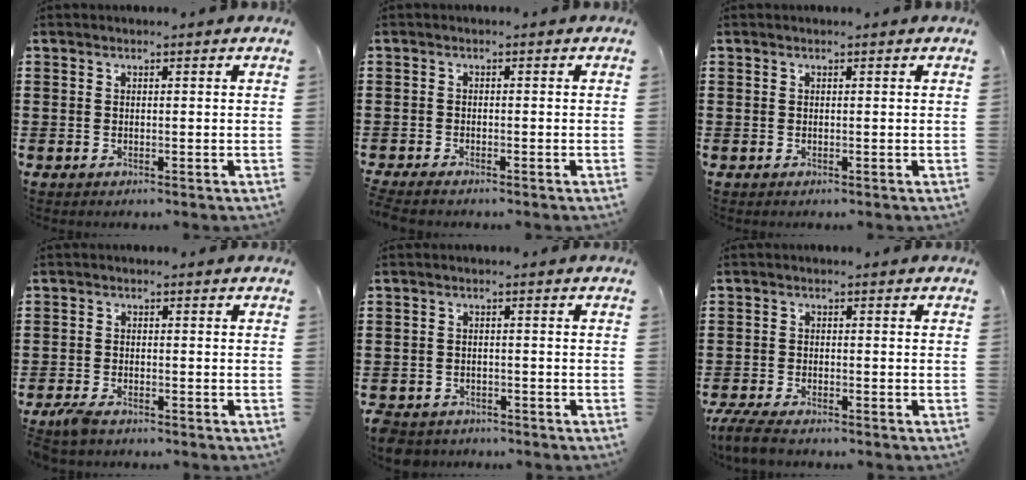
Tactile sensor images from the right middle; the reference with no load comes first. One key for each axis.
{"total": 1.0, "fx": -0.9, "fy": 0.1, "fz": 0.2, "tx": -0.008, "ty": -0.001, "tz": -0.019}
{"total": 0.0}
{"total": 2.4, "fx": -1.9, "fy": 0.6, "fz": 1.2, "tx": -0.037, "ty": -0.001, "tz": -0.042}
{"total": 2.3, "fx": -2.2, "fy": 0.7, "fz": -0.1, "tx": -0.014, "ty": -0.002, "tz": -0.052}
{"total": 3.4, "fx": -3.1, "fy": 0.4, "fz": 1.3, "tx": -0.043, "ty": -0.008, "tz": -0.068}